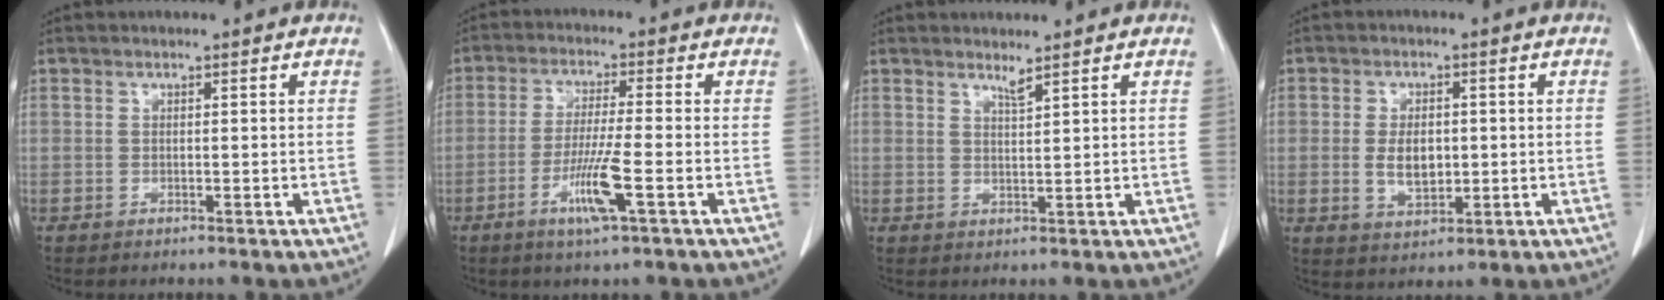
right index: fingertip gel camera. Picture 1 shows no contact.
{"total": 7.6, "force": [-3.1, -0.3, 6.9], "torque": [-0.135, -0.015, -0.059]}
{"total": 1.4, "force": [1.2, -0.4, 0.6], "torque": [-0.013, -0.011, 0.024]}
{"total": 5.3, "force": [-0.3, 3.0, 4.3], "torque": [-0.081, -0.001, 0.004]}